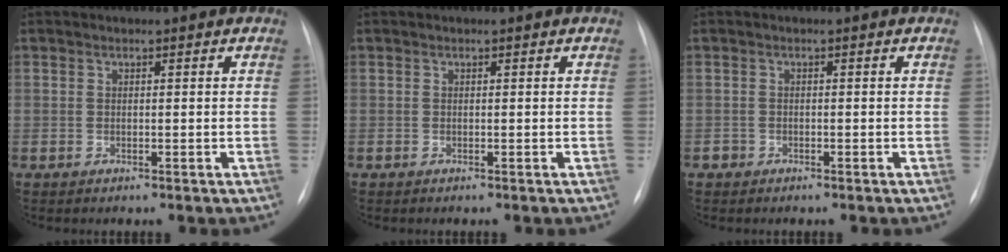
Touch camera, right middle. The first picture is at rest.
{"total": 0.0}
{"total": 1.0, "force": [-0.6, 0.8, 0.0], "torque": [0.000, 0.004, -0.010]}